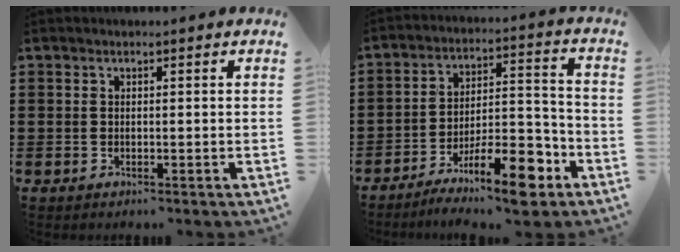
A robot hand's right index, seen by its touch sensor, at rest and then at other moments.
{"total": 12.0, "force": [-7.6, 3.2, 8.7], "torque": [-0.135, 0.027, -0.132]}